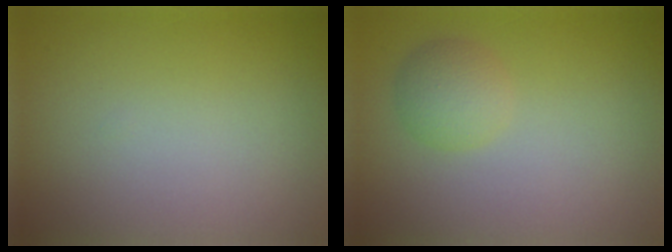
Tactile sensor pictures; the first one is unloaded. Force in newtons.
{"total": 2.2, "press": 2.2, "slide": 0.1}